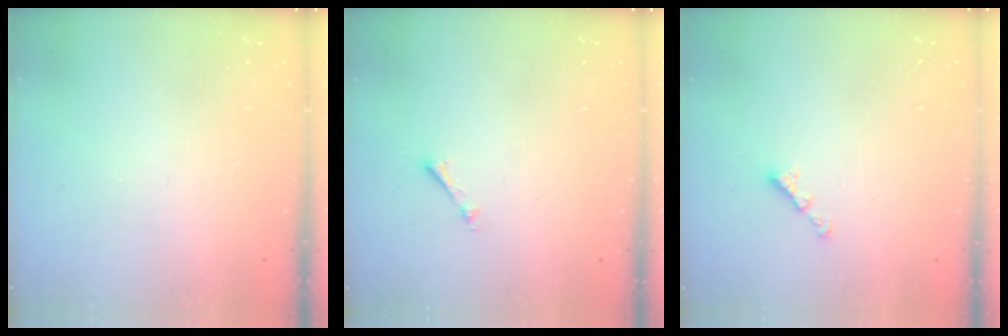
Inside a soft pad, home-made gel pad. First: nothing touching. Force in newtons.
{"total": 0.6, "press": 0.6, "slide": 0.2}
{"total": 2.1, "press": 2.1, "slide": 0.4}